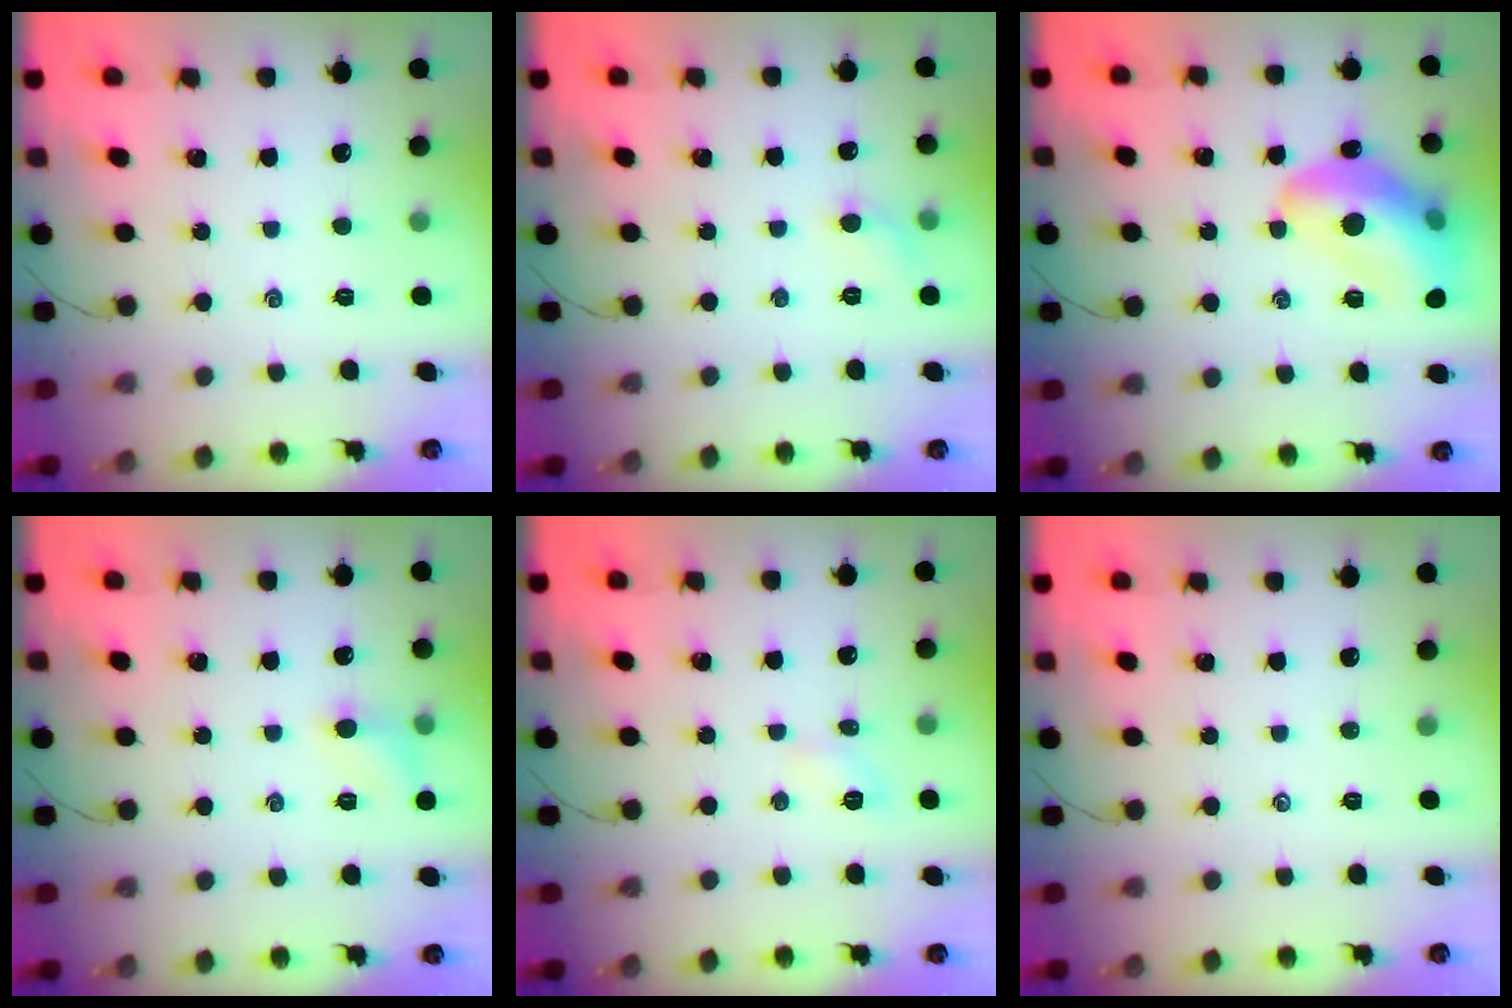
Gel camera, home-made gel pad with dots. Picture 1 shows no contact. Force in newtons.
{"total": 5.0, "press": 4.8, "slide": 1.6}
{"total": 16.4, "press": 16.2, "slide": 2.3}
{"total": 6.1, "press": 6.0, "slide": 1.5}
{"total": 3.9, "press": 3.6, "slide": 1.3}
{"total": 0.0}